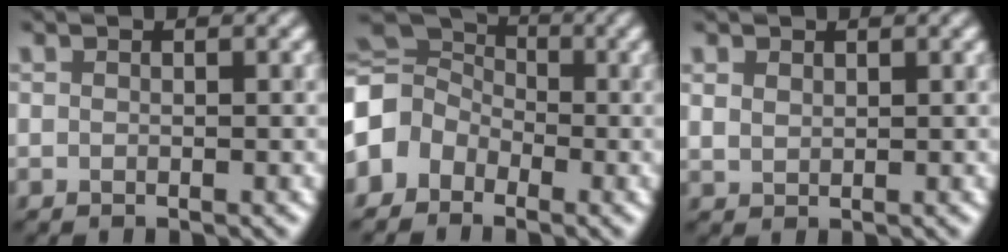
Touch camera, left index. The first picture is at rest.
{"total": 6.6, "force": [-1.7, 5.6, 3.1], "torque": [-0.051, 0.013, -0.050]}
{"total": 1.3, "force": [1.0, 0.7, 0.3], "torque": [-0.009, 0.002, 0.024]}